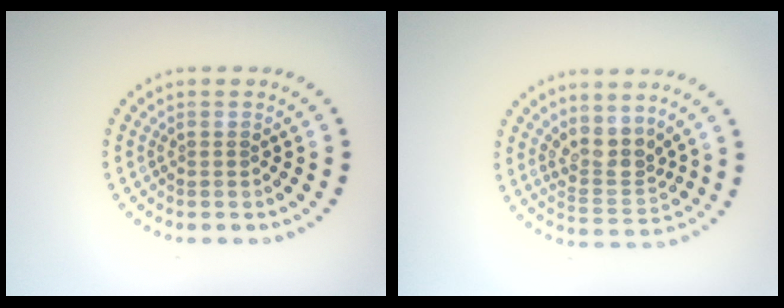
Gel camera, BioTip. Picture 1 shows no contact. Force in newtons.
{"total": 3.1, "press": 2.4, "slide": 2.0}